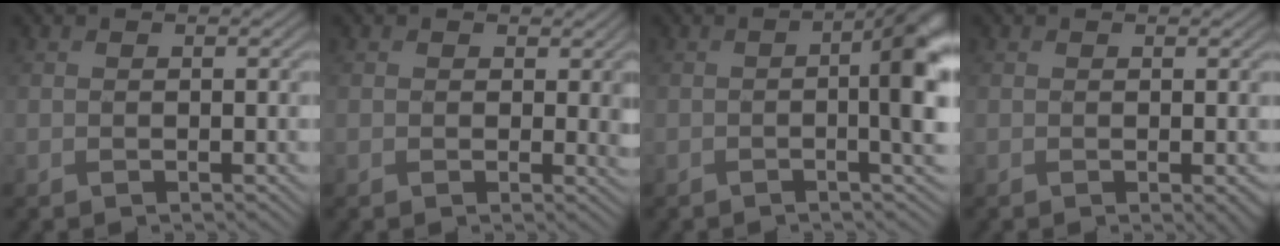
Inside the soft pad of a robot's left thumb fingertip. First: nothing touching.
{"total": 2.1, "force": [0.6, 1.6, 1.1], "torque": [-0.021, -0.006, 0.006]}
{"total": 6.3, "force": [-0.5, 1.7, 6.0], "torque": [-0.078, 0.000, -0.009]}
{"total": 1.1, "force": [-0.1, 0.4, 1.0], "torque": [-0.016, -0.006, 0.001]}